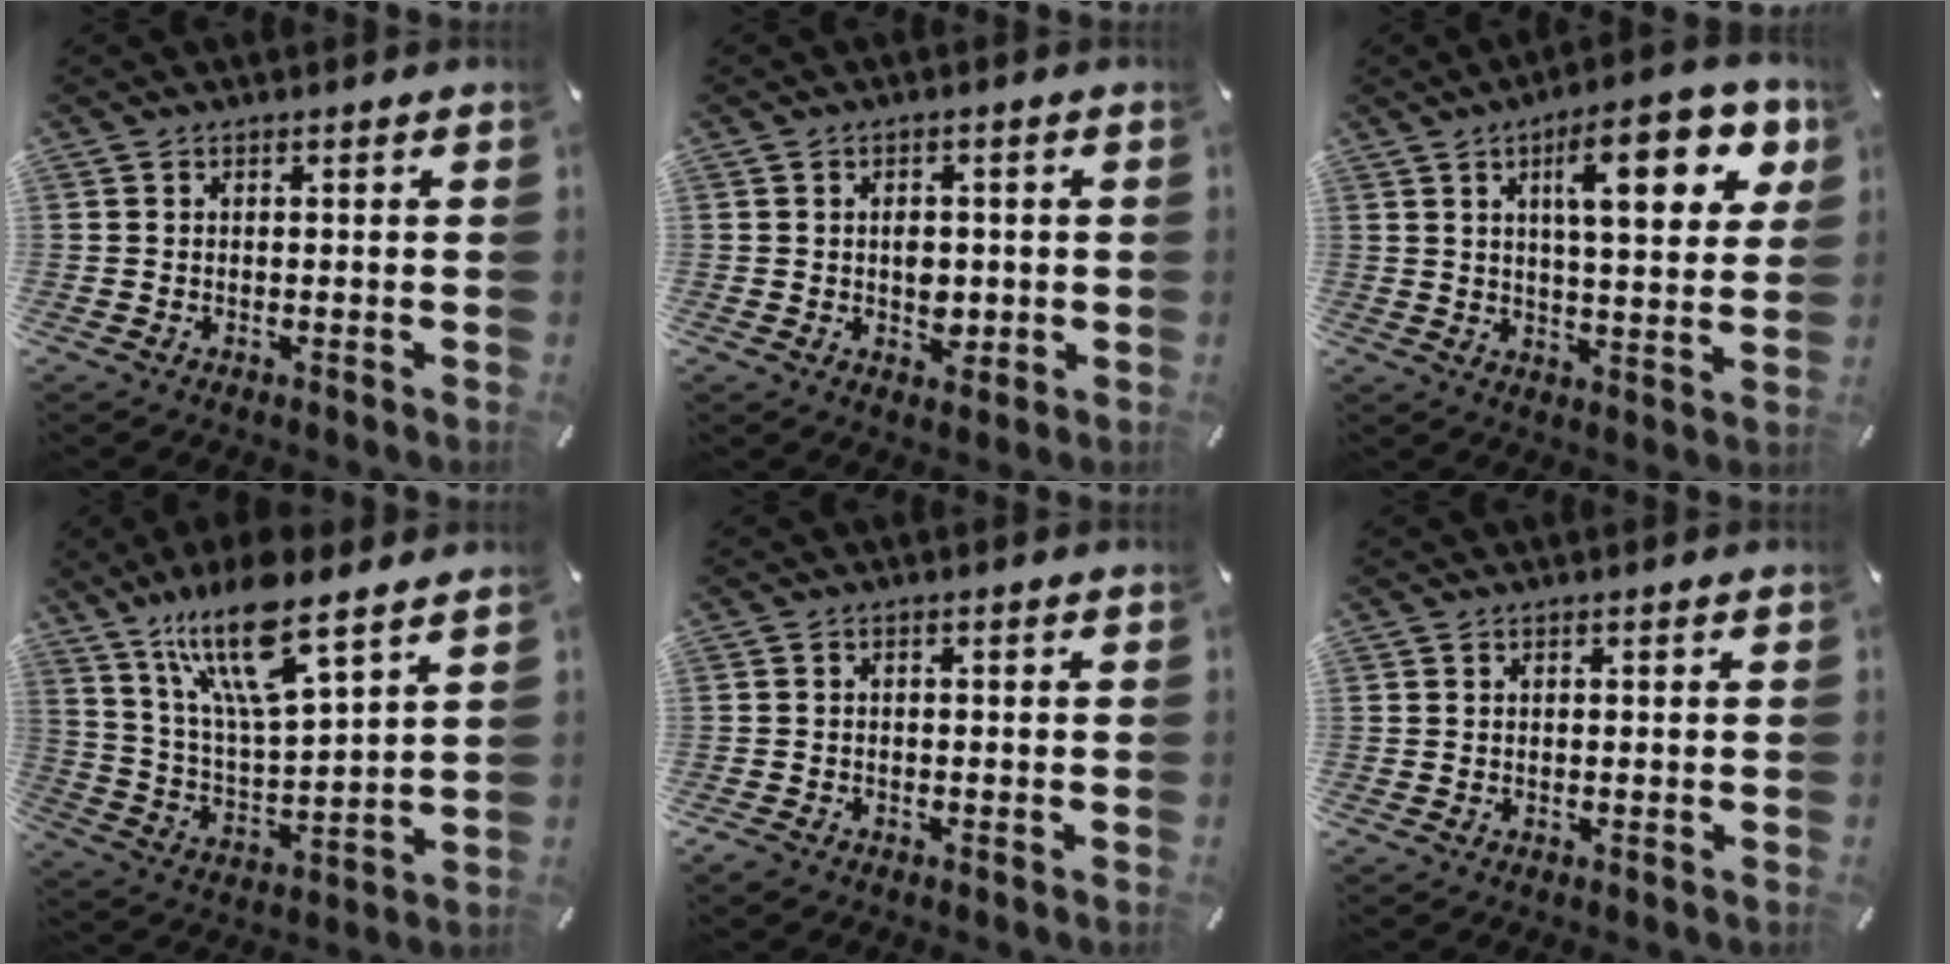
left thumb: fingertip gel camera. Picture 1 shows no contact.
{"total": 4.4, "force": [-0.3, 3.4, 2.8], "torque": [-0.026, -0.003, -0.008]}
{"total": 17.1, "force": [7.1, 5.9, 14.4], "torque": [-0.207, -0.016, 0.104]}
{"total": 17.0, "force": [12.0, 4.3, 11.2], "torque": [-0.228, -0.057, 0.204]}
{"total": 1.5, "force": [-1.1, 0.8, 0.5], "torque": [-0.007, 0.006, -0.023]}
{"total": 0.0}